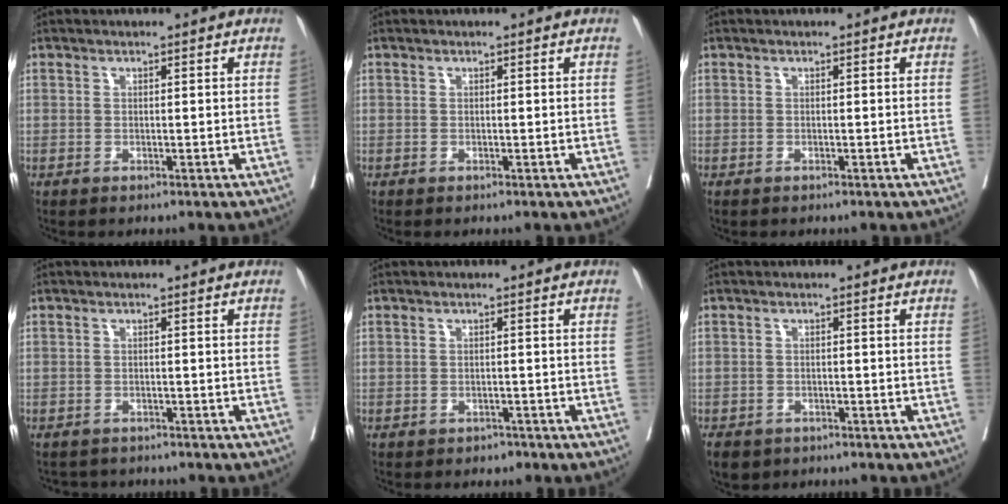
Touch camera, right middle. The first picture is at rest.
{"total": 0.0}
{"total": 0.0}
{"total": 2.9, "force": [-2.7, 0.9, -0.1], "torque": [0.004, -0.005, -0.042]}
{"total": 1.0, "force": [-0.8, 0.6, 0.1], "torque": [-0.003, 0.002, -0.012]}
{"total": 5.7, "force": [-4.0, 3.7, 1.7], "torque": [-0.037, -0.003, -0.059]}